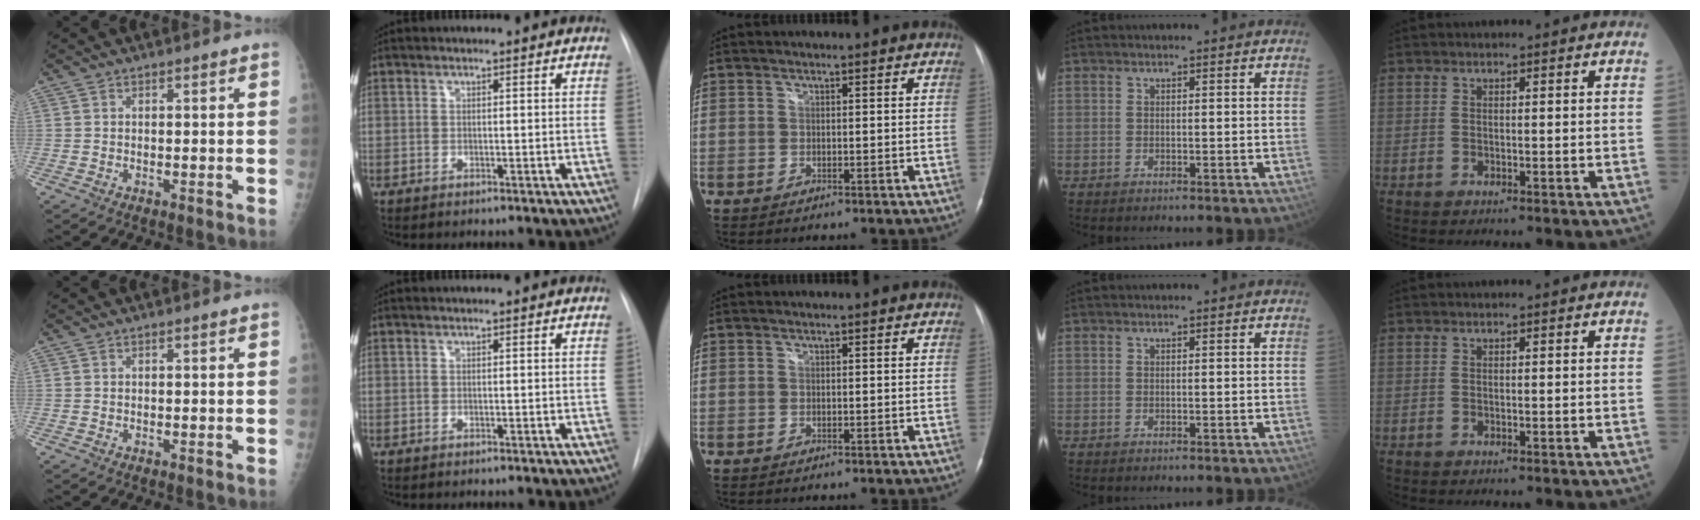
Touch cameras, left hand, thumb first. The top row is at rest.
{}